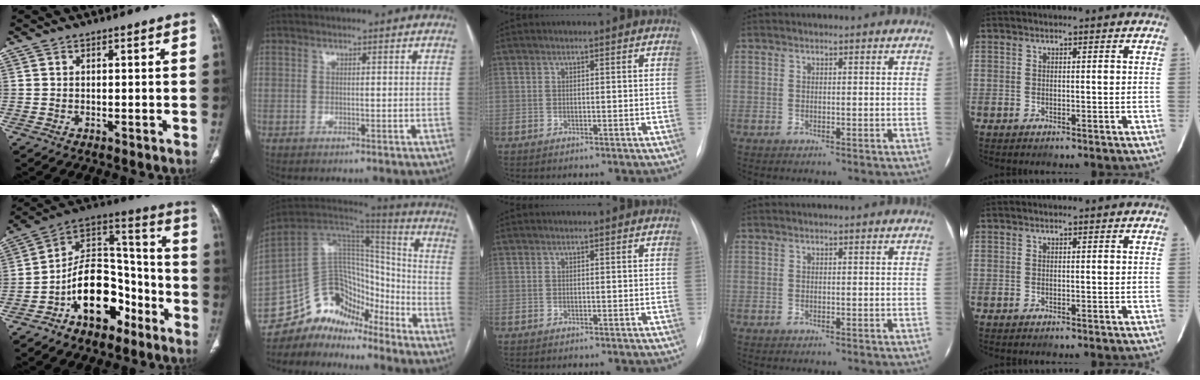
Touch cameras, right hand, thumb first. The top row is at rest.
{"thumb": {"total": 17.0, "force": [-8.2, 10.2, 10.8], "torque": [-0.140, 0.088, -0.141]}, "index": {"total": 14.9, "force": [-11.9, 7.7, 4.6], "torque": [-0.075, 0.083, -0.210]}}